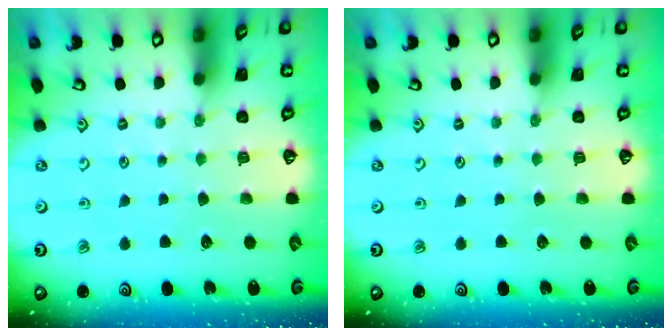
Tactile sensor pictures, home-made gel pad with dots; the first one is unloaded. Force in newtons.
{"total": 0.0}